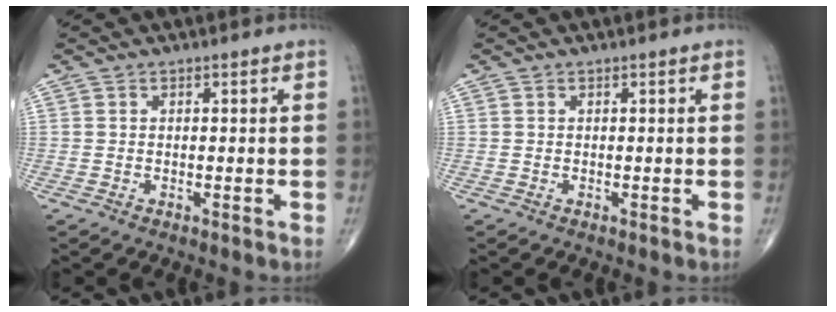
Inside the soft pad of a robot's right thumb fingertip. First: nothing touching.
{"total": 0.0}